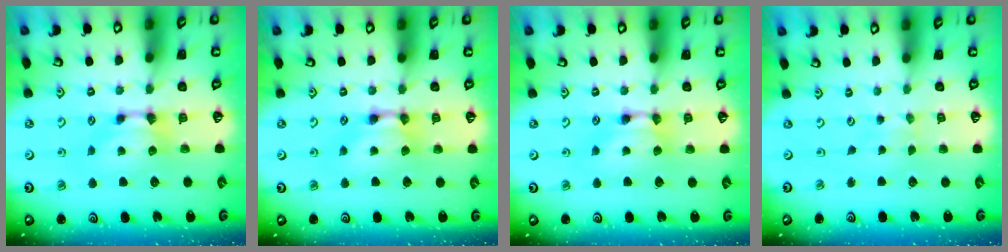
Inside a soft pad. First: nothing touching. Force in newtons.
{"total": 2.0, "press": 2.0, "slide": 0.1}
{"total": 1.8, "press": 1.8, "slide": 0.2}
{"total": 3.4, "press": 3.4, "slide": 0.1}